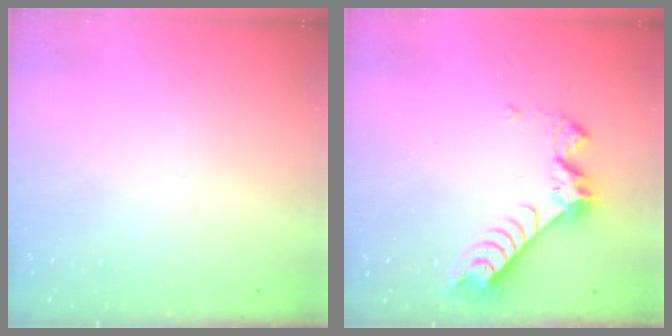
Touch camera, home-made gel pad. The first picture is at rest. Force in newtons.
{"total": 9.4, "press": 9.4, "slide": 0.7}